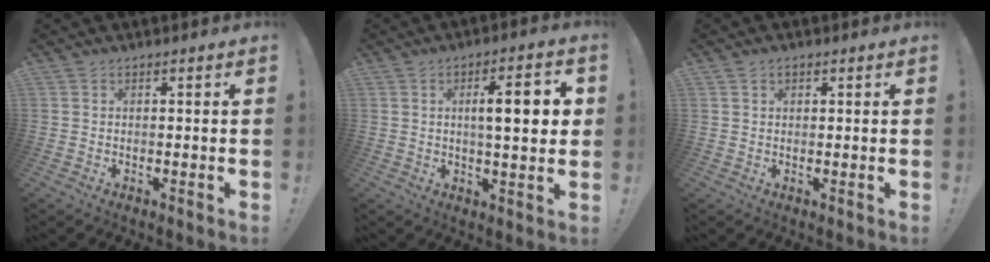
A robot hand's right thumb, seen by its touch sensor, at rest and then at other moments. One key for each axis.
{"total": 10.3, "fx": 1.7, "fy": 2.4, "fz": 9.9, "tx": -0.138, "ty": -0.003, "tz": 0.018}
{"total": 1.5, "fx": 0.7, "fy": 1.0, "fz": 0.8, "tx": -0.008, "ty": 0.000, "tz": 0.011}